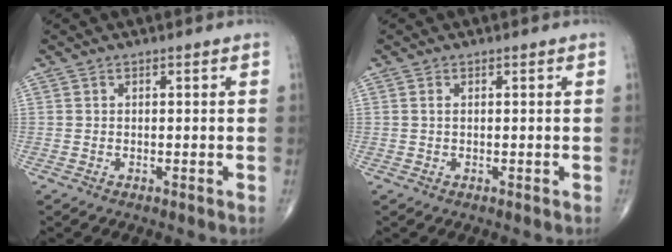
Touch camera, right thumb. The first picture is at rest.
{"total": 0.5, "force": [0.1, 0.2, 0.5], "torque": [-0.014, 0.003, 0.003]}